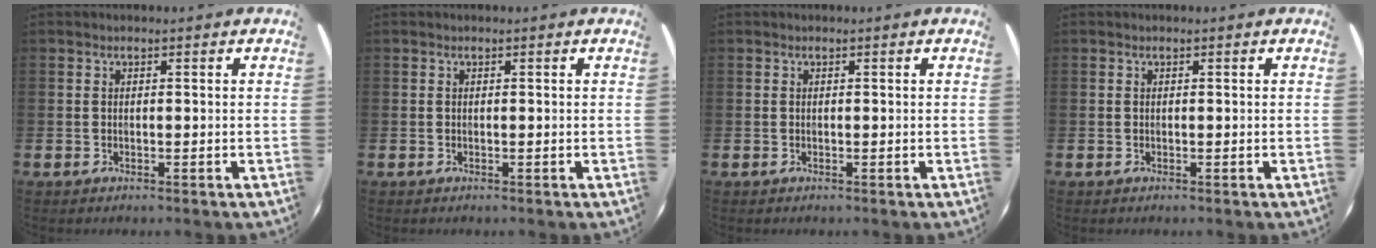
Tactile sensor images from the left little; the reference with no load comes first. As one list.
[{"total": 0.0}, {"total": 0.0}, {"total": 0.0}]